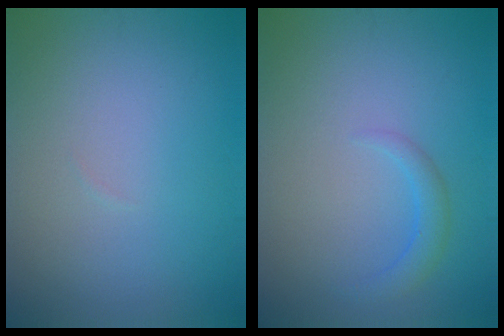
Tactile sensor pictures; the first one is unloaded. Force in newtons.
{"total": 1.7, "press": 1.7, "slide": 0.2}